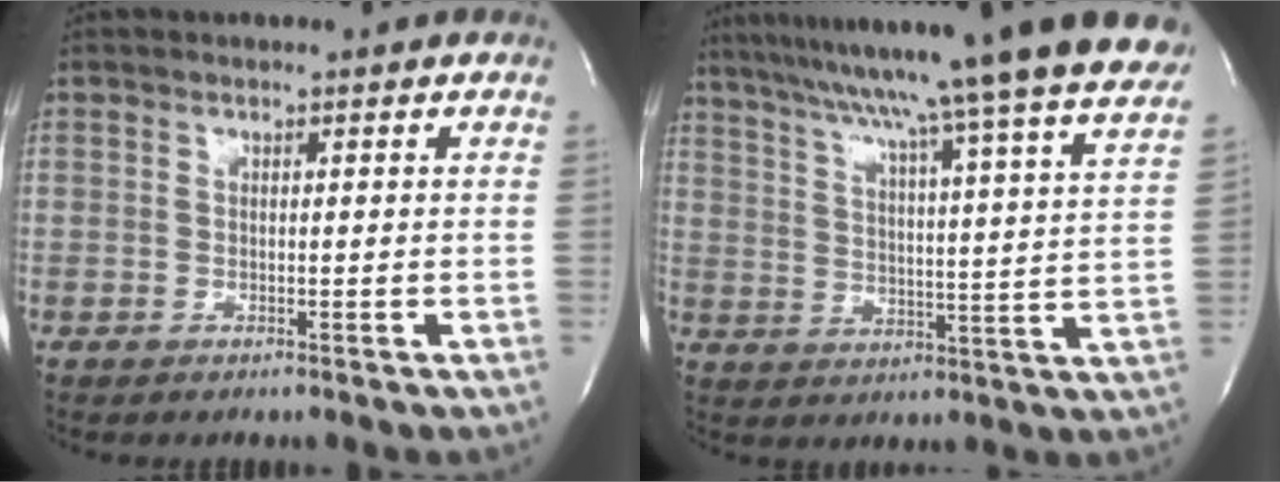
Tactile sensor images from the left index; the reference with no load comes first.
{"total": 27.9, "force": [23.9, -1.2, 14.2], "torque": [-0.237, -0.030, 0.315]}